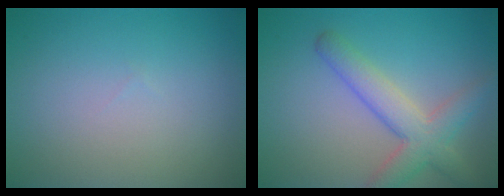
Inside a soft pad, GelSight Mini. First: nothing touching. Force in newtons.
{"total": 4.6, "press": 4.6, "slide": 0.3}